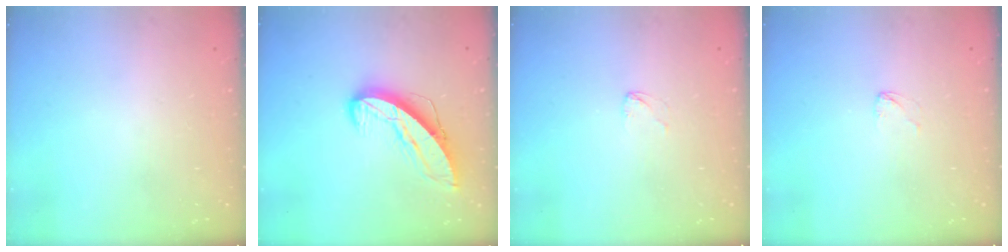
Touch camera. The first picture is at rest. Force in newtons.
{"total": 9.4, "press": 9.4, "slide": 0.9}
{"total": 2.7, "press": 2.7, "slide": 0.2}
{"total": 2.7, "press": 2.7, "slide": 0.2}